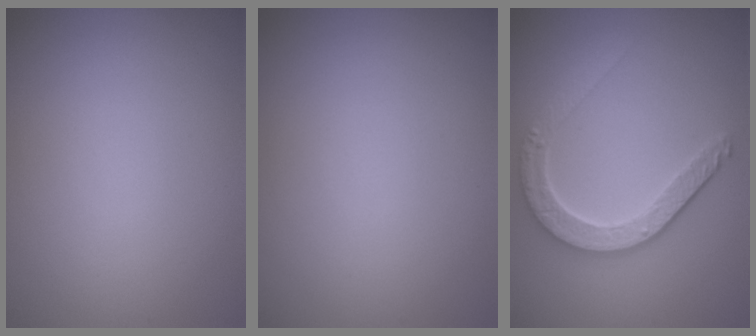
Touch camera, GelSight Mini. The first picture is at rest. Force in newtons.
{"total": 0.0}
{"total": 4.6, "press": 3.7, "slide": 2.8}